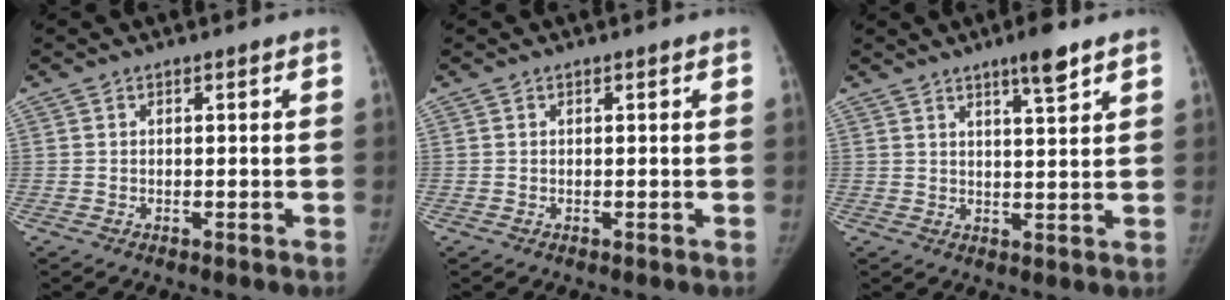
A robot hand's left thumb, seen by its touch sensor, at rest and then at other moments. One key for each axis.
{"total": 0.0}
{"total": 5.7, "fx": 3.9, "fy": 0.6, "fz": 4.1, "tx": -0.060, "ty": -0.025, "tz": 0.061}